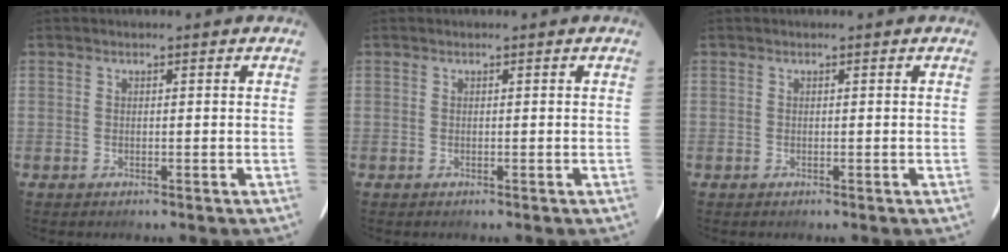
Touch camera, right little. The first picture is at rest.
{"total": 0.0}
{"total": 0.0}